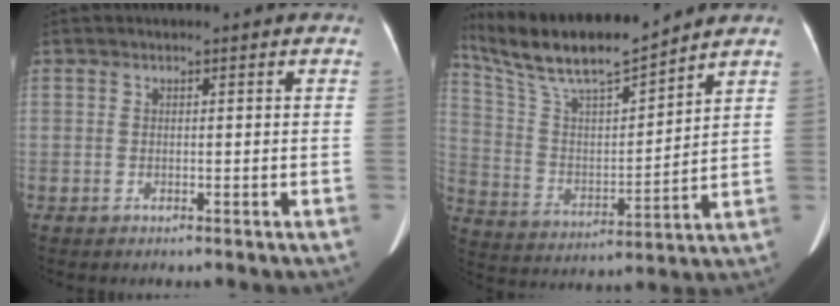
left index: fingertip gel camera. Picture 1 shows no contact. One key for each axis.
{"total": 16.5, "fx": 14.5, "fy": 1.4, "fz": 7.8, "tx": -0.156, "ty": 0.007, "tz": 0.273}